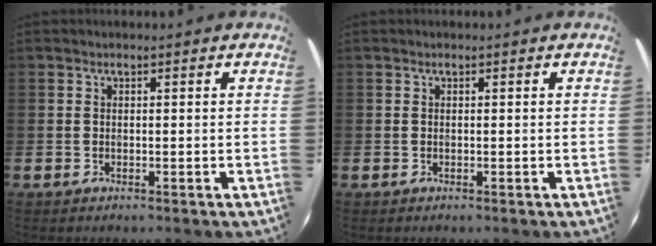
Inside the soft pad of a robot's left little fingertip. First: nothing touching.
{"total": 0.0}